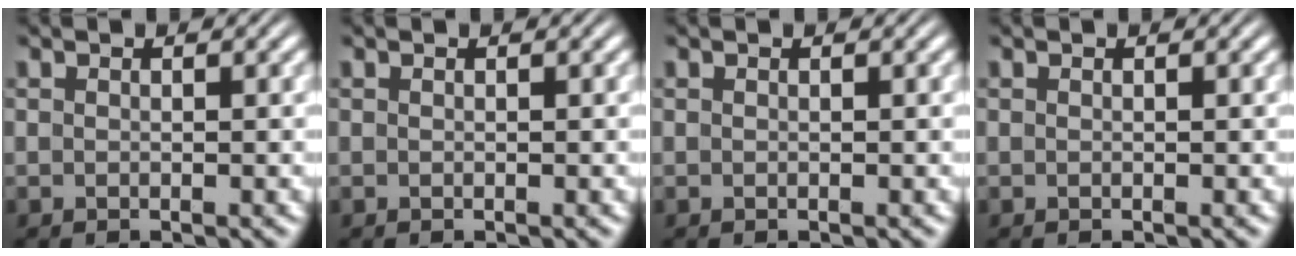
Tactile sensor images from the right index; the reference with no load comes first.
{"total": 0.0}
{"total": 0.0}
{"total": 0.0}